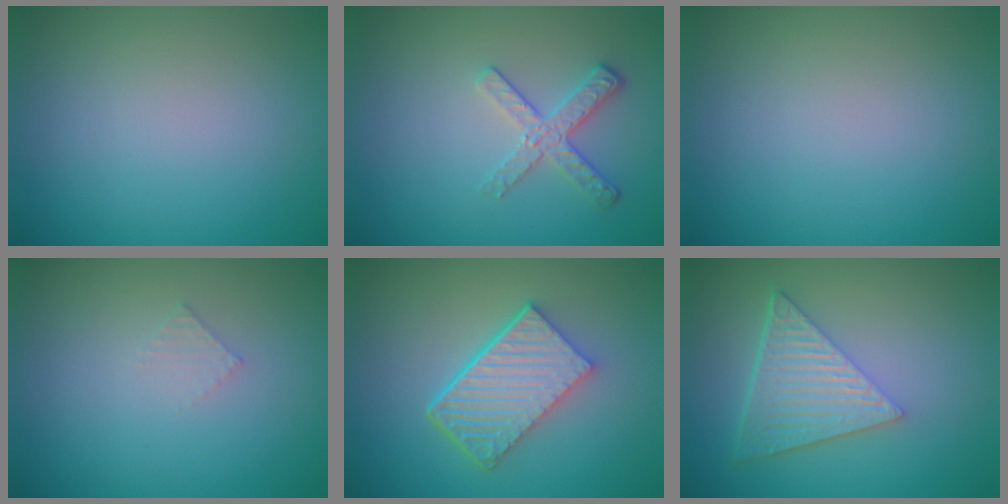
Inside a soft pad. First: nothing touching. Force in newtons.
{"total": 2.6, "press": 2.2, "slide": 1.4}
{"total": 0.0}
{"total": 0.8, "press": 0.8, "slide": 0.1}
{"total": 6.2, "press": 4.5, "slide": 4.3}
{"total": 6.4, "press": 4.5, "slide": 4.5}